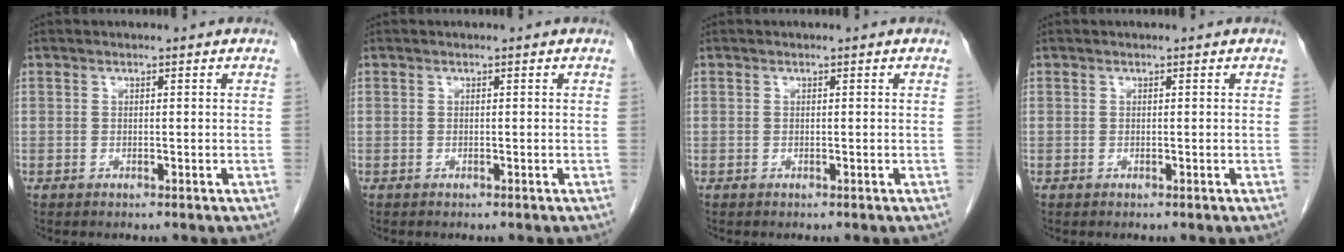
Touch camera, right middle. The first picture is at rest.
{"total": 0.0}
{"total": 0.0}
{"total": 0.0}